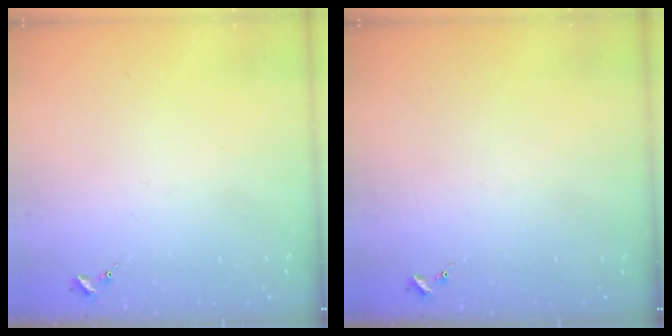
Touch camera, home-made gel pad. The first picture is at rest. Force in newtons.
{"total": 0.0}